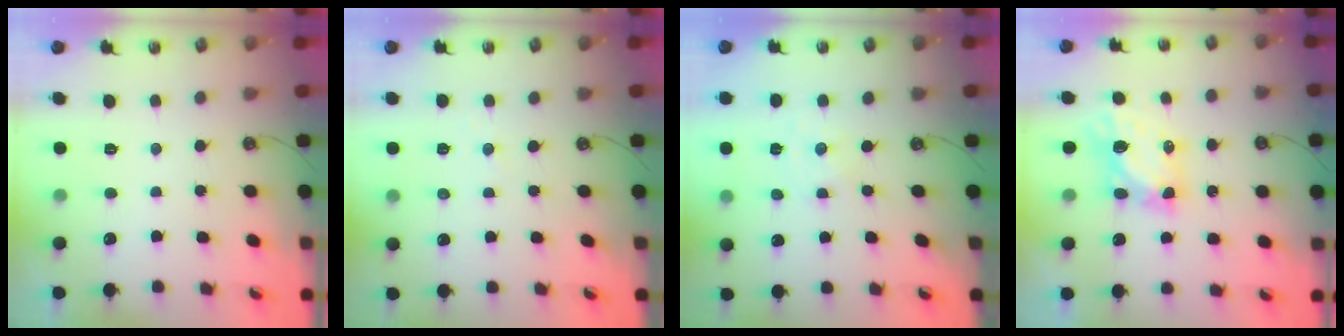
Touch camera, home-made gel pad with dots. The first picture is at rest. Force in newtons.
{"total": 2.9, "press": 2.9, "slide": 0.3}
{"total": 0.0}
{"total": 6.1, "press": 6.1, "slide": 0.3}